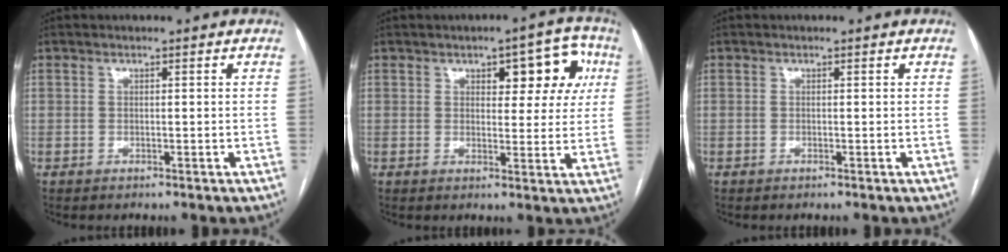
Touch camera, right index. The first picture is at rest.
{"total": 8.4, "force": [3.2, 3.7, 6.8], "torque": [-0.066, 0.024, 0.037]}
{"total": 0.0}